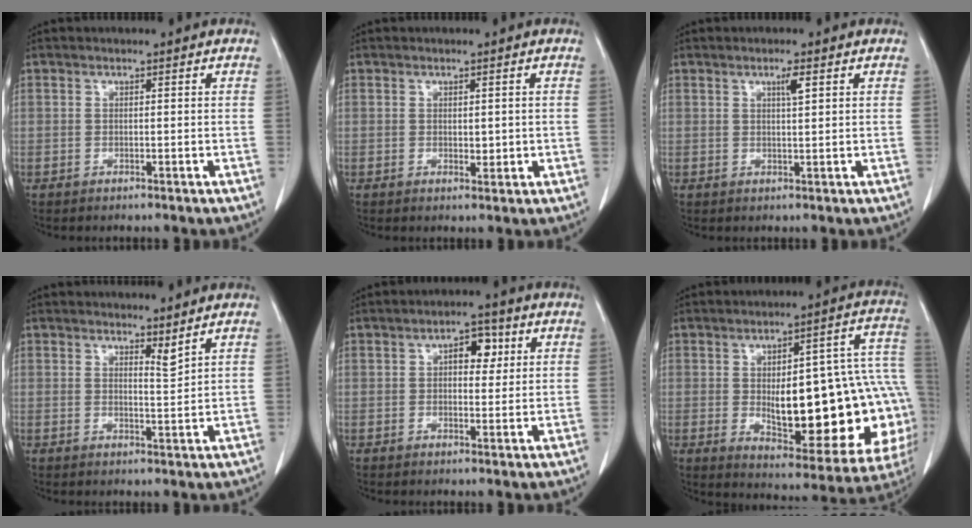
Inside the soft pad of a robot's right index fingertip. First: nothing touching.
{"total": 1.7, "force": [0.1, 1.0, 1.4], "torque": [-0.014, -0.002, 0.008]}
{"total": 2.0, "force": [0.9, 0.1, 1.7], "torque": [-0.033, -0.002, 0.016]}
{"total": 1.9, "force": [1.7, 0.0, 0.9], "torque": [-0.016, -0.014, 0.032]}
{"total": 4.6, "force": [1.4, 2.4, 3.6], "torque": [-0.051, 0.013, 0.018]}
{"total": 25.4, "force": [-2.8, 7.9, 23.9], "torque": [-0.239, 0.031, -0.007]}